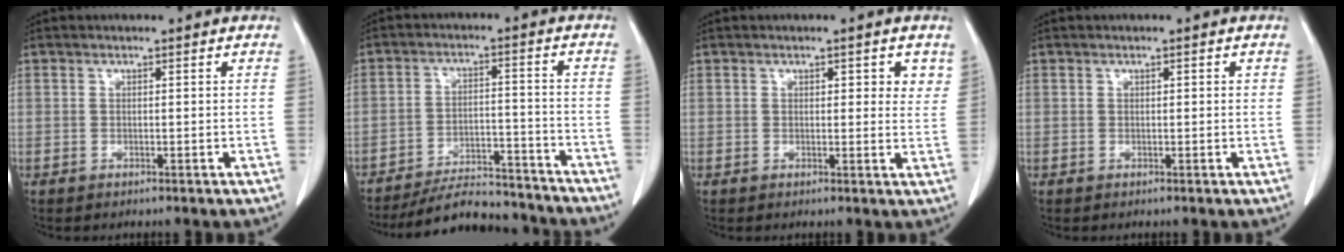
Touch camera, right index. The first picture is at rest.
{"total": 13.1, "force": [-12.4, 2.8, 3.1], "torque": [-0.037, 0.017, -0.180]}
{"total": 3.7, "force": [1.8, 1.7, 2.7], "torque": [-0.021, -0.003, 0.015]}
{"total": 0.7, "force": [0.2, 0.3, 0.6], "torque": [-0.008, 0.002, 0.002]}